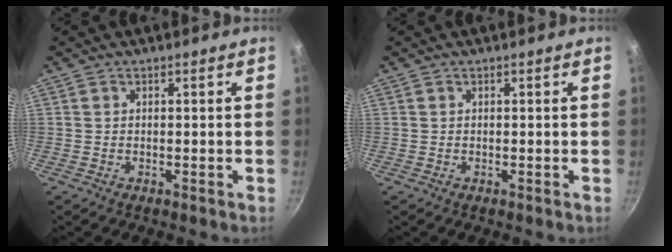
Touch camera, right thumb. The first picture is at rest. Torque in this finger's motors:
{"motor_torque": [-0.01, 0.01, 0.17, -0.17, 0.03]}